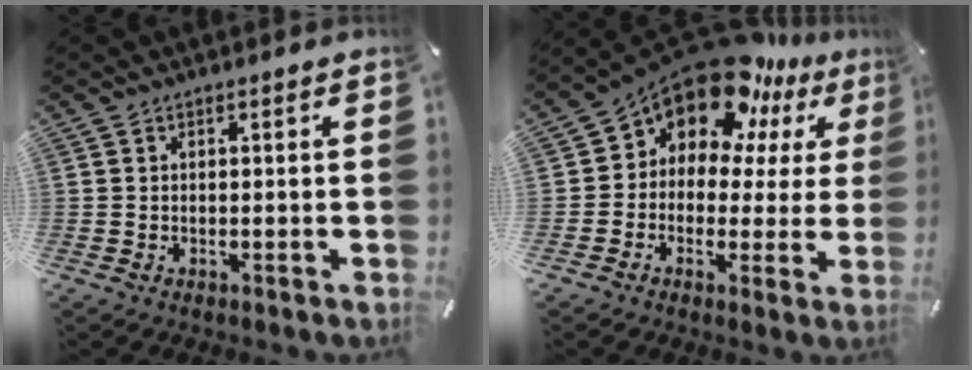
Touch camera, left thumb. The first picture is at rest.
{"total": 14.5, "force": [11.3, 7.1, 5.9], "torque": [-0.124, -0.094, 0.202]}